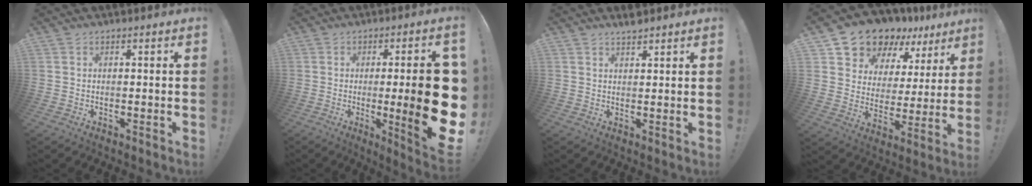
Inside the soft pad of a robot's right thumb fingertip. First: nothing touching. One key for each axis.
{"total": 19.4, "fx": -1.4, "fy": 3.0, "fz": 19.1, "tx": -0.260, "ty": -0.013, "tz": -0.013}
{"total": 2.4, "fx": 2.2, "fy": 0.2, "fz": 0.9, "tx": -0.010, "ty": -0.014, "tz": 0.037}
{"total": 12.4, "fx": 10.7, "fy": 5.7, "fz": 2.3, "tx": -0.053, "ty": -0.094, "tz": 0.194}